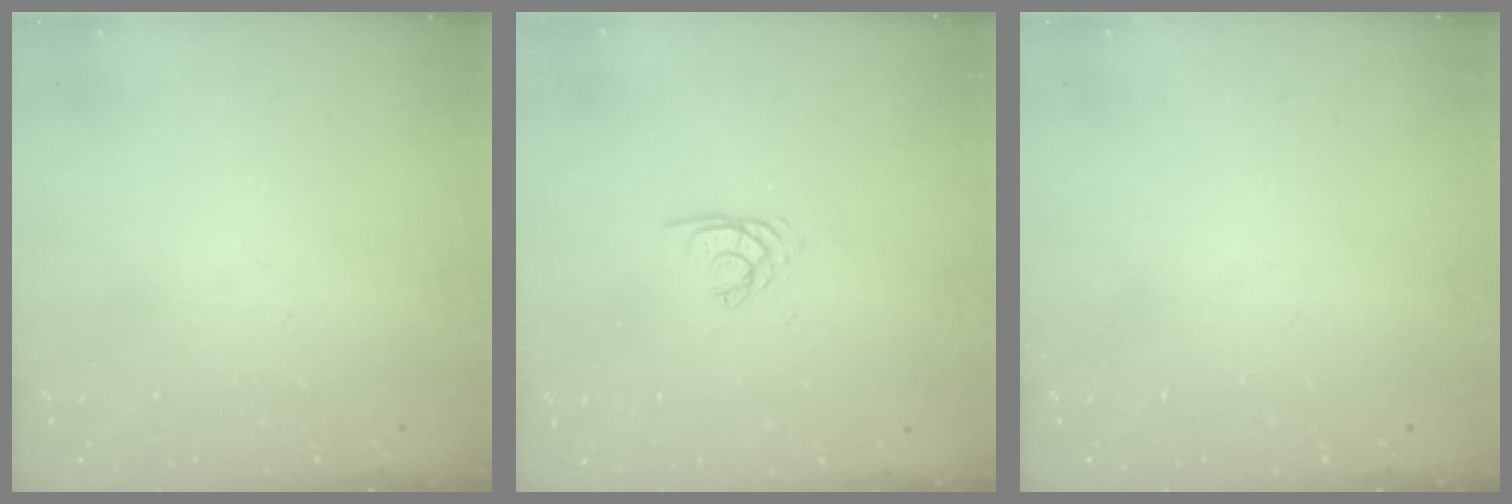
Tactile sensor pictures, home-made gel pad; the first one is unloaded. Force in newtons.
{"total": 2.2, "press": 2.2, "slide": 0.2}
{"total": 0.0}